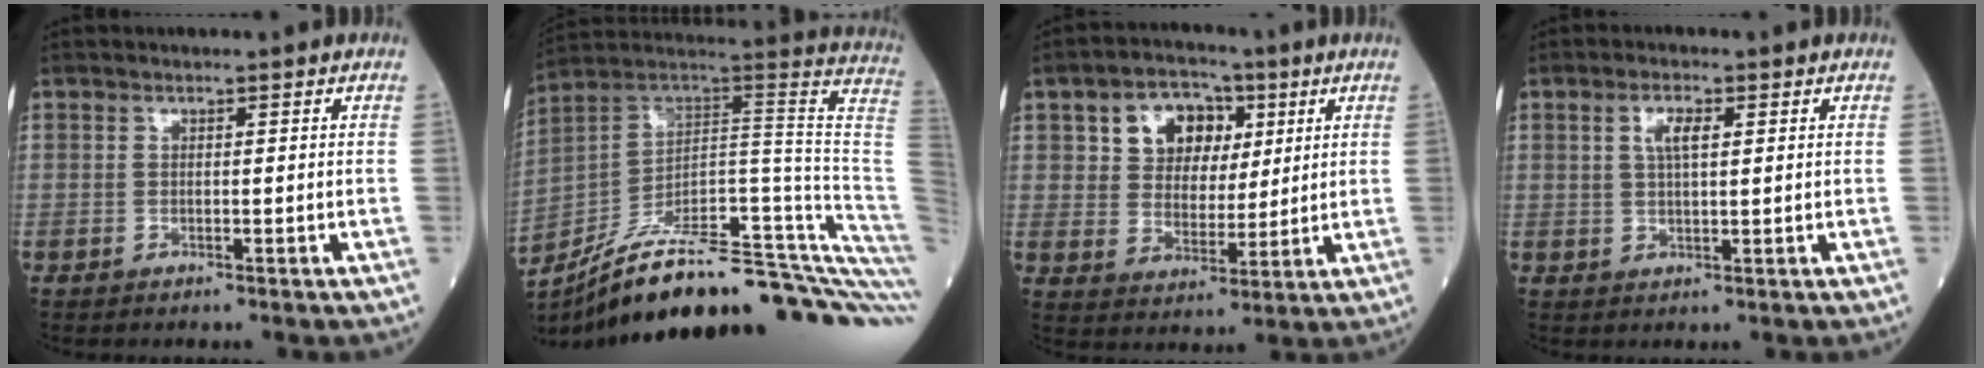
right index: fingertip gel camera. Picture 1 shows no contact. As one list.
[{"total": 32.7, "force": [-24.4, 3.6, 21.5], "torque": [-0.191, 0.008, -0.342]}, {"total": 9.1, "force": [3.7, 6.6, 5.0], "torque": [-0.082, 0.027, 0.067]}, {"total": 3.4, "force": [1.2, 1.0, 3.1], "torque": [-0.062, 0.004, 0.023]}]